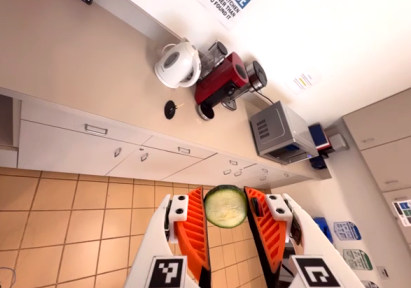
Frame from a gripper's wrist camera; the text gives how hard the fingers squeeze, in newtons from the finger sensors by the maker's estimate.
{"total": 8.6, "left": 8.5, "right": 8.6}